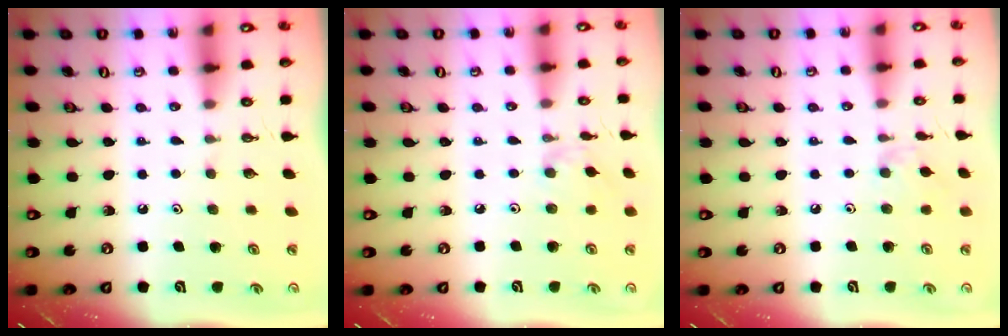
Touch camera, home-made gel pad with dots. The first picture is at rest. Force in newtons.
{"total": 1.7, "press": 1.7, "slide": 0.4}
{"total": 5.2, "press": 5.2, "slide": 0.8}